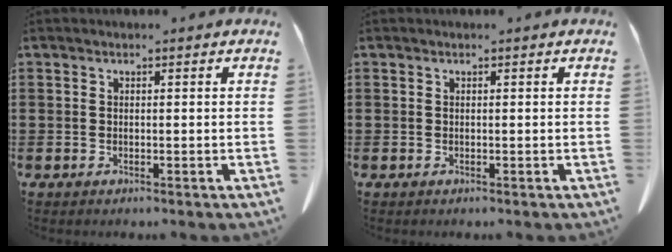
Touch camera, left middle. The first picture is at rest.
{"total": 0.0}